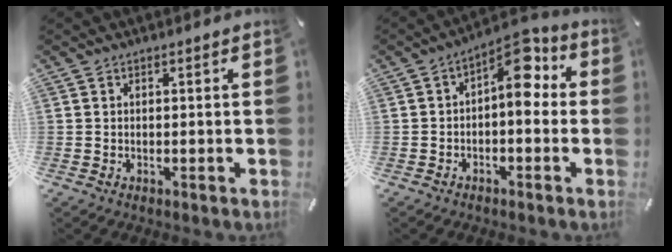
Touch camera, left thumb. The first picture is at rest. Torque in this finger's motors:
{"motor_torque": [0.02, 0.53, 0.48, 0.19, 0.10]}